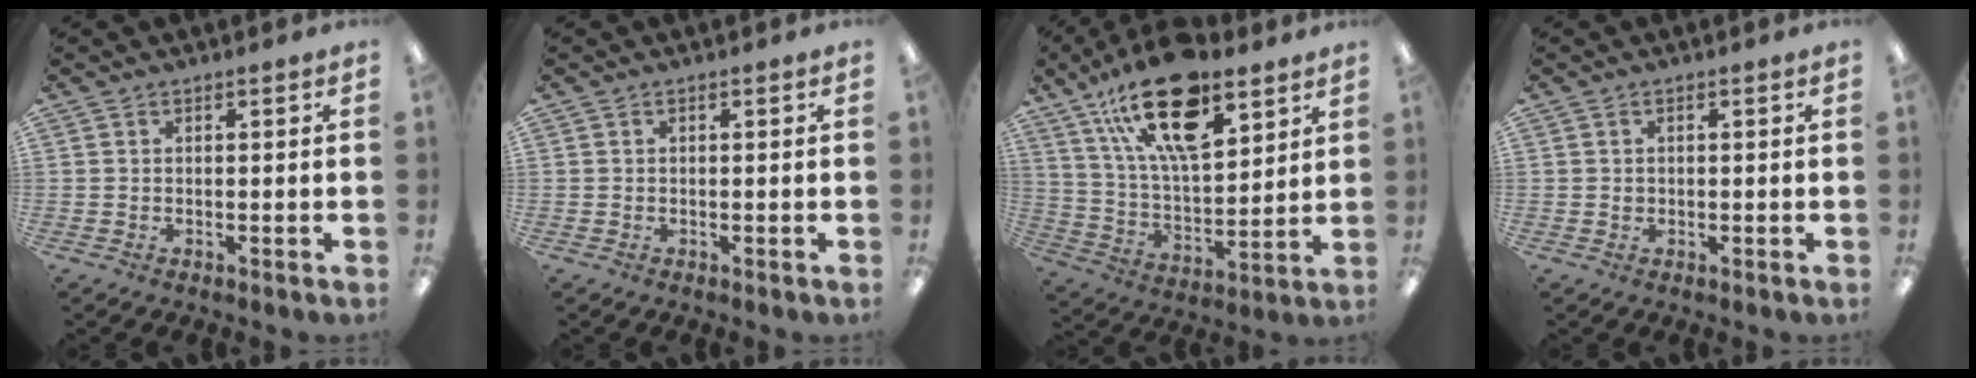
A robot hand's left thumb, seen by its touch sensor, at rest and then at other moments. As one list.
[{"total": 0.0}, {"total": 23.2, "force": [14.2, 10.0, 15.3], "torque": [-0.266, -0.067, 0.244]}, {"total": 0.7, "force": [0.0, 0.7, 0.3], "torque": [-0.006, 0.005, -0.002]}]